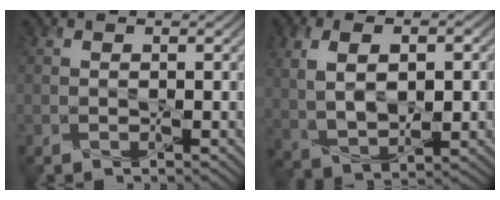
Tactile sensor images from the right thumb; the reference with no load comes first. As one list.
[{"total": 8.8, "force": [1.2, 4.8, 7.3], "torque": [-0.162, 0.001, 0.028]}]